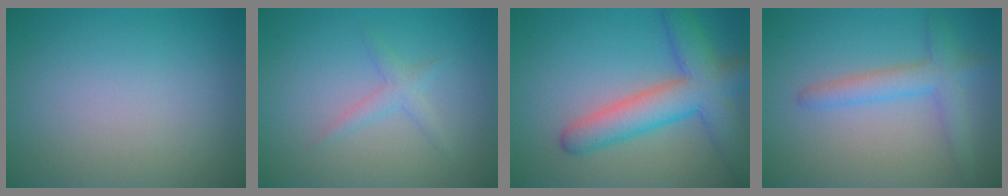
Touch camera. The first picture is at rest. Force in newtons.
{"total": 1.4, "press": 1.4, "slide": 0.1}
{"total": 6.9, "press": 6.9, "slide": 0.2}
{"total": 3.2, "press": 3.2, "slide": 0.1}